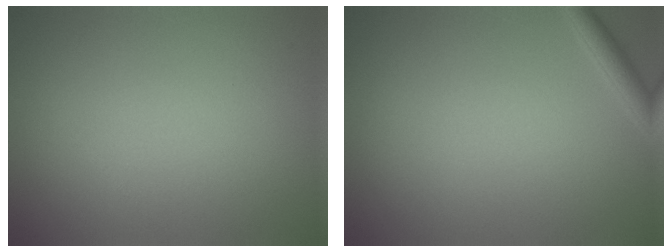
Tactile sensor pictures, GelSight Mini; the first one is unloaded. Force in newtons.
{"total": 1.4, "press": 1.4, "slide": 0.1}